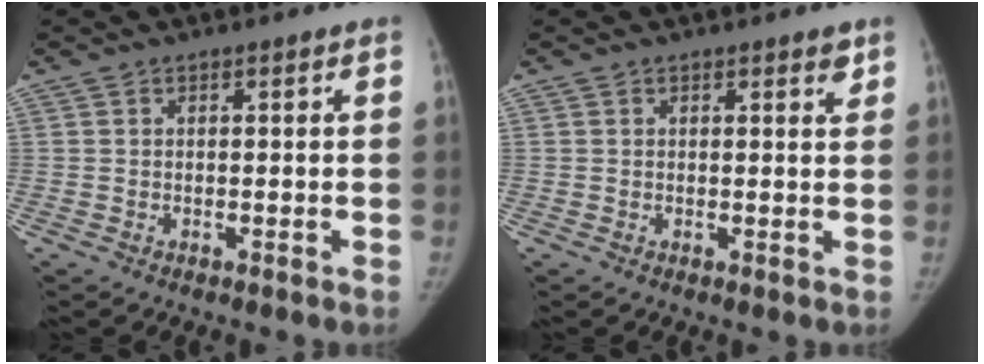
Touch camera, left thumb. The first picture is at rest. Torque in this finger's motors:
{"motor_torque": [0.20, -0.32, 0.44, -0.05, 0.08]}